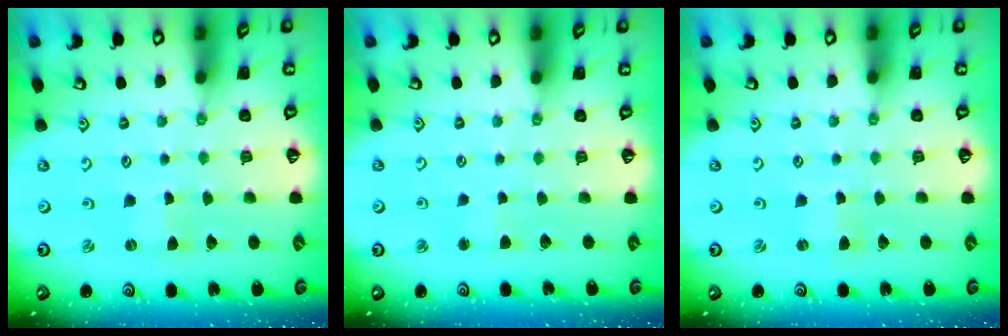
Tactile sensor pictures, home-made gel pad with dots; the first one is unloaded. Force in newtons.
{"total": 1.8, "press": 1.7, "slide": 0.3}
{"total": 0.0}